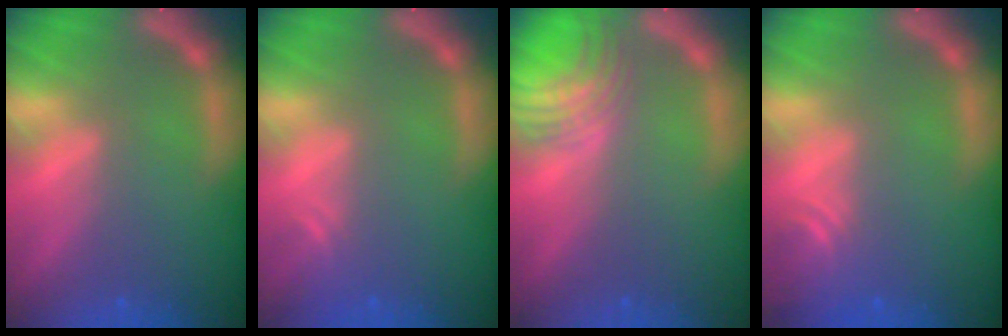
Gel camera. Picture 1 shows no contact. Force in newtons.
{"total": 1.5}
{"total": 5.5}
{"total": 3.0}